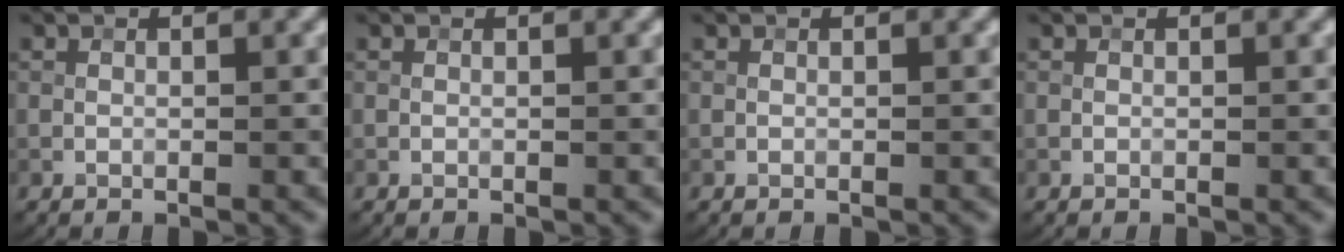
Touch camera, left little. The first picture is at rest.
{"total": 0.0}
{"total": 0.0}
{"total": 0.0}